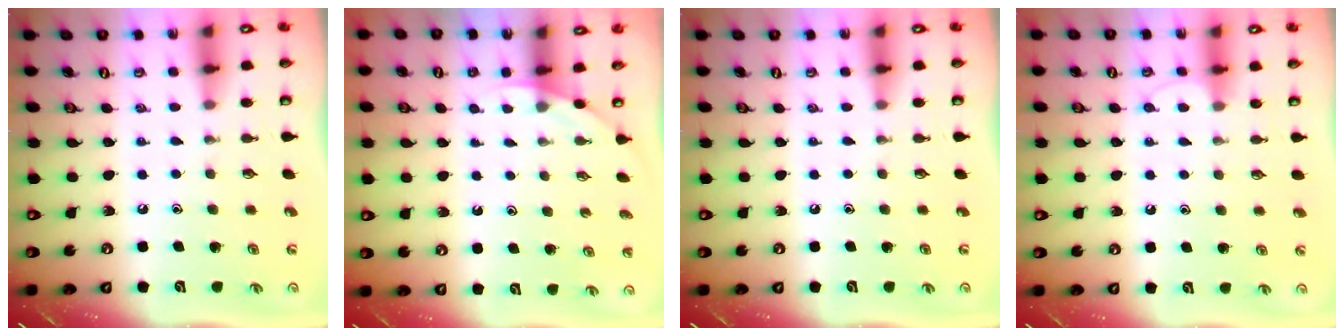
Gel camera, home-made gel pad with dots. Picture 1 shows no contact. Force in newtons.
{"total": 2.6, "press": 2.6, "slide": 0.1}
{"total": 0.0}
{"total": 4.8, "press": 4.8, "slide": 0.5}